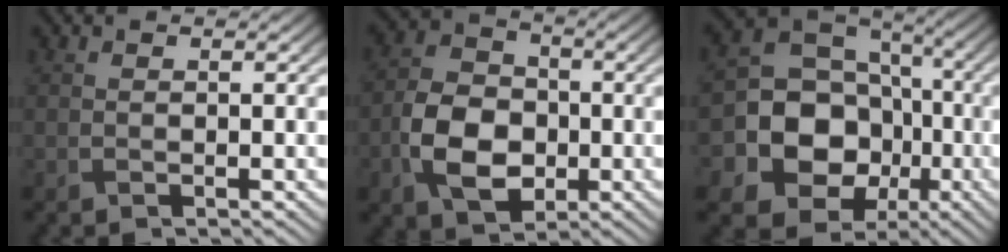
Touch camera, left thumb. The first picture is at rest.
{"total": 8.3, "force": [-2.3, 6.0, 5.3], "torque": [-0.114, -0.006, -0.052]}
{"total": 15.0, "force": [-3.7, 12.9, 6.6], "torque": [-0.143, -0.041, -0.089]}